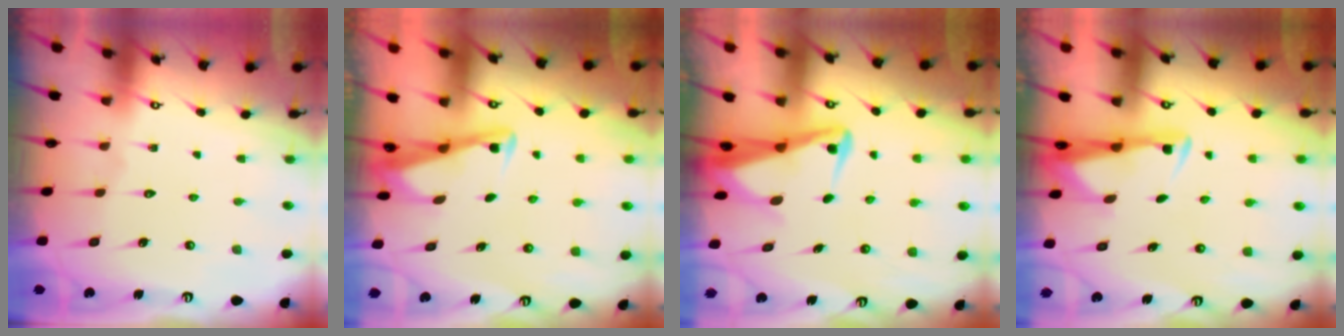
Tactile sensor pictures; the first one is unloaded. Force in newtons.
{"total": 3.3, "press": 3.3, "slide": 0.3}
{"total": 4.9, "press": 4.8, "slide": 1.1}
{"total": 3.2, "press": 3.0, "slide": 0.9}